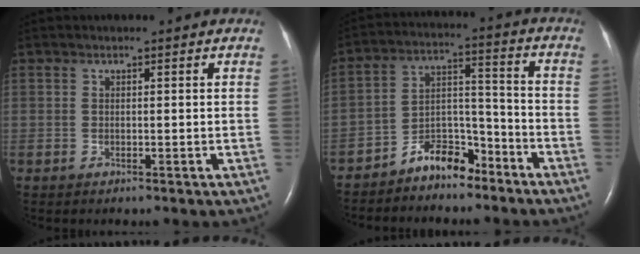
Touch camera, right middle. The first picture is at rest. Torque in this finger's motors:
{"motor_torque": [0.82, -0.66, 0.06, 0.02]}